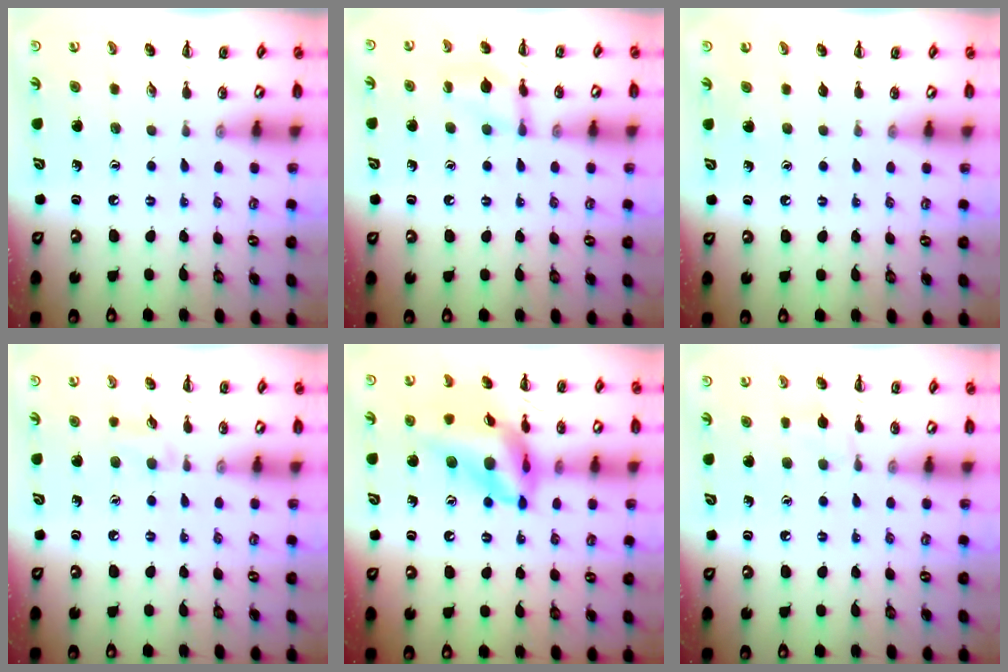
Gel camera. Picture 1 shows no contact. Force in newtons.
{"total": 10.5, "press": 10.3, "slide": 1.5}
{"total": 0.6, "press": 0.6, "slide": 0.0}
{"total": 5.8, "press": 5.4, "slide": 2.1}
{"total": 17.3, "press": 16.9, "slide": 3.7}
{"total": 6.3, "press": 6.0, "slide": 1.8}